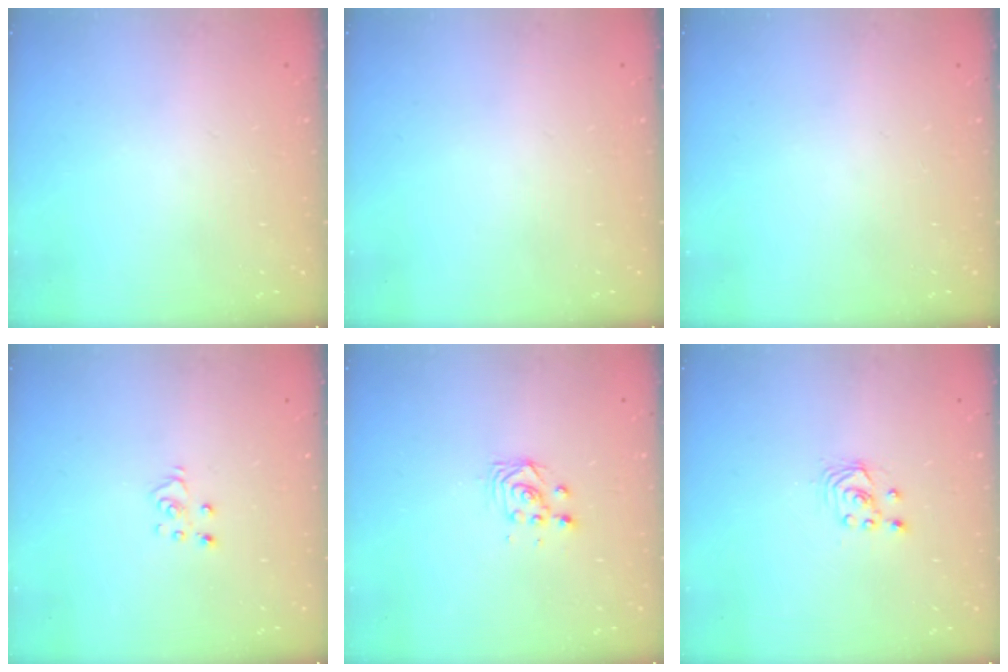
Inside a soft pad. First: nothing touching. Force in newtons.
{"total": 0.0}
{"total": 0.0}
{"total": 3.6, "press": 3.6, "slide": 0.2}
{"total": 2.9, "press": 2.9, "slide": 0.4}
{"total": 1.7, "press": 1.7, "slide": 0.2}